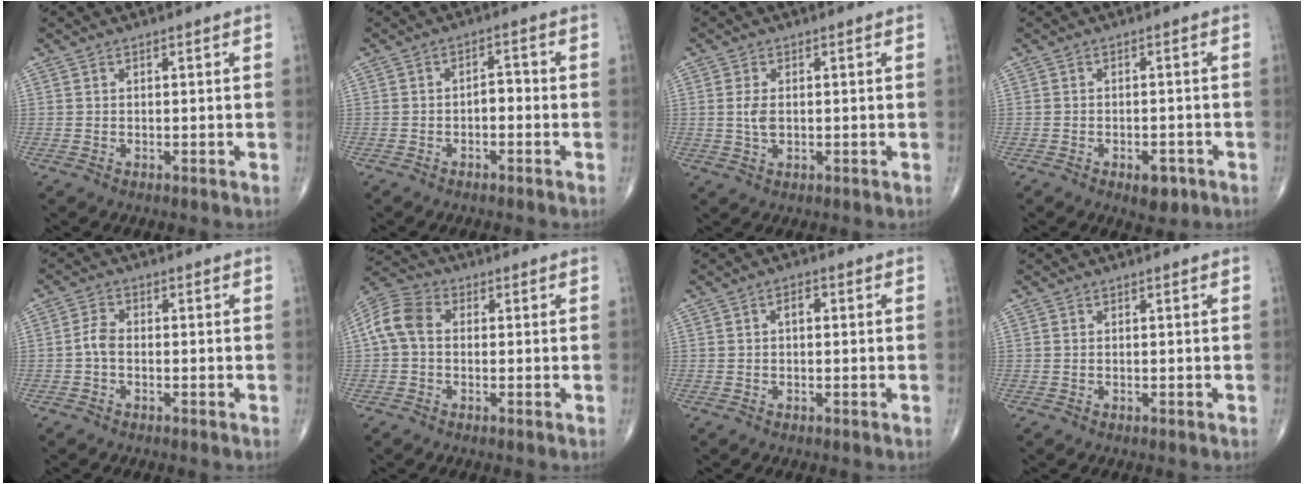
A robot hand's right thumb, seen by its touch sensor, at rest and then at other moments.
{"total": 2.7, "force": [-1.0, 1.5, 2.0], "torque": [-0.021, 0.019, -0.020]}
{"total": 3.0, "force": [0.2, 1.7, 2.4], "torque": [-0.048, -0.002, 0.003]}
{"total": 3.8, "force": [-1.9, 2.0, 2.5], "torque": [-0.020, 0.008, -0.022]}
{"total": 2.8, "force": [-0.7, 1.7, 2.1], "torque": [-0.042, 0.009, -0.021]}
{"total": 7.7, "force": [0.3, 5.6, 5.3], "torque": [-0.108, 0.026, -0.003]}
{"total": 2.1, "force": [0.3, 1.1, 1.7], "torque": [-0.022, 0.009, 0.002]}
{"total": 0.0}